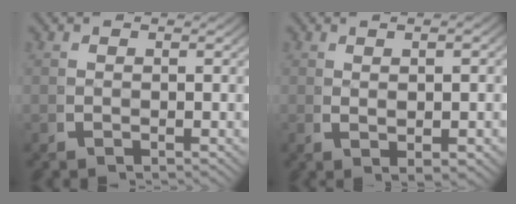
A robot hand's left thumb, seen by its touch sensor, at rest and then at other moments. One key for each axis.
{"total": 3.1, "fx": 0.3, "fy": 1.0, "fz": 2.9, "tx": -0.042, "ty": 0.003, "tz": 0.006}